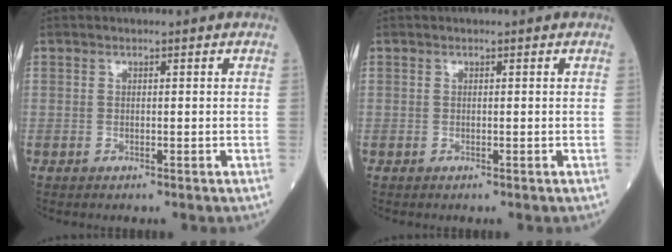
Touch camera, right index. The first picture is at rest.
{"total": 0.0}